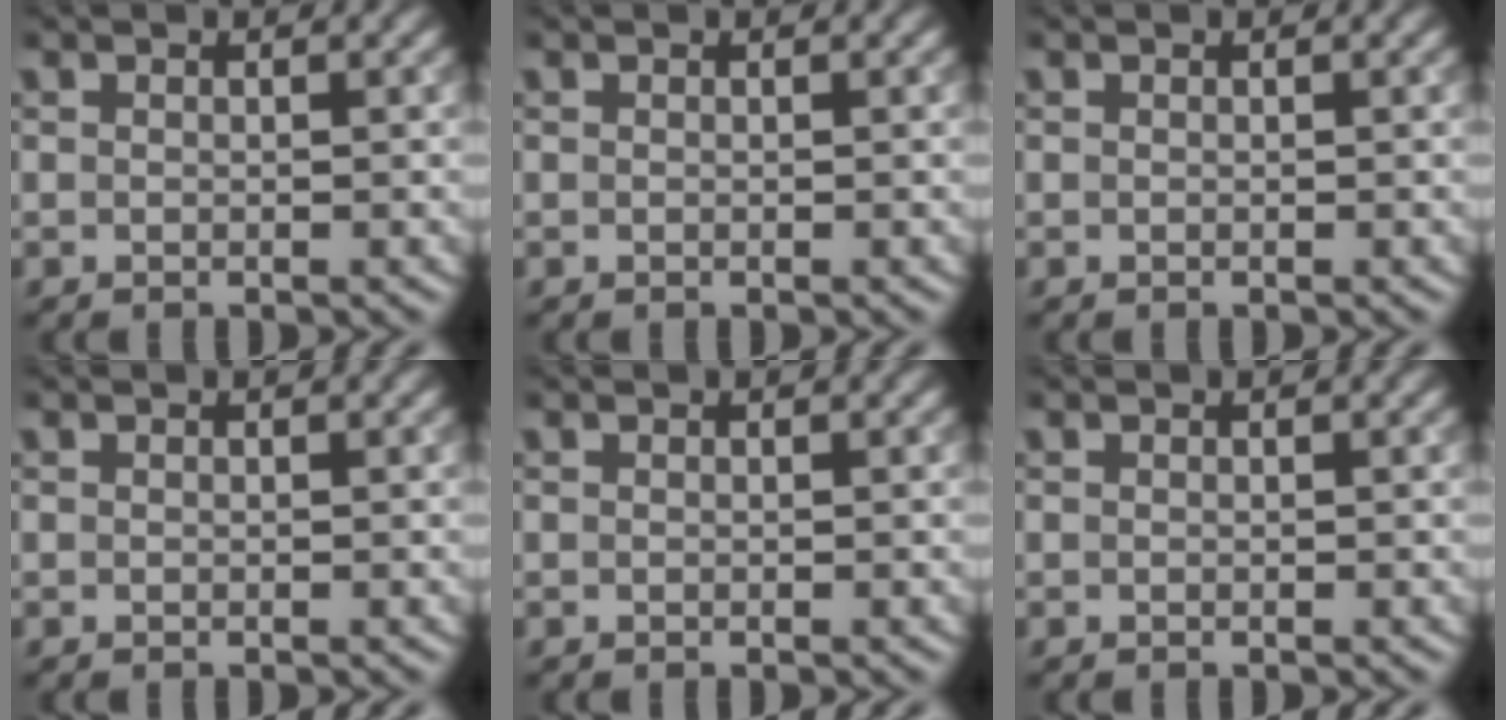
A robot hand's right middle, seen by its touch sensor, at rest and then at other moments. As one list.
[{"total": 0.0}, {"total": 0.0}, {"total": 0.0}, {"total": 0.0}, {"total": 0.0}]